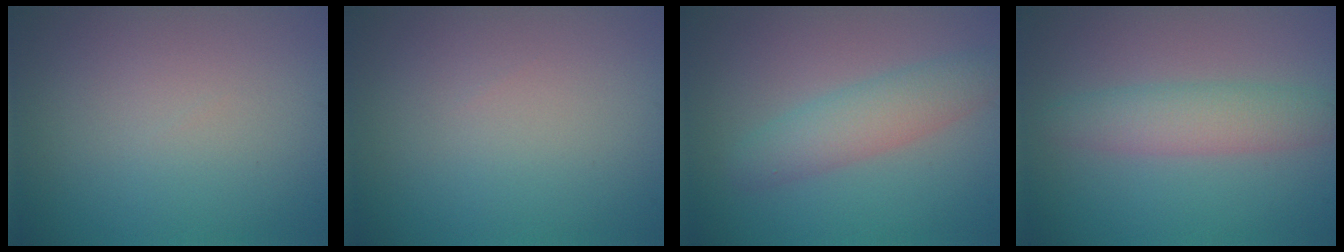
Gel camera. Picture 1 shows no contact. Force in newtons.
{"total": 0.0}
{"total": 3.5, "press": 3.5, "slide": 0.0}
{"total": 3.5, "press": 3.5, "slide": 0.1}